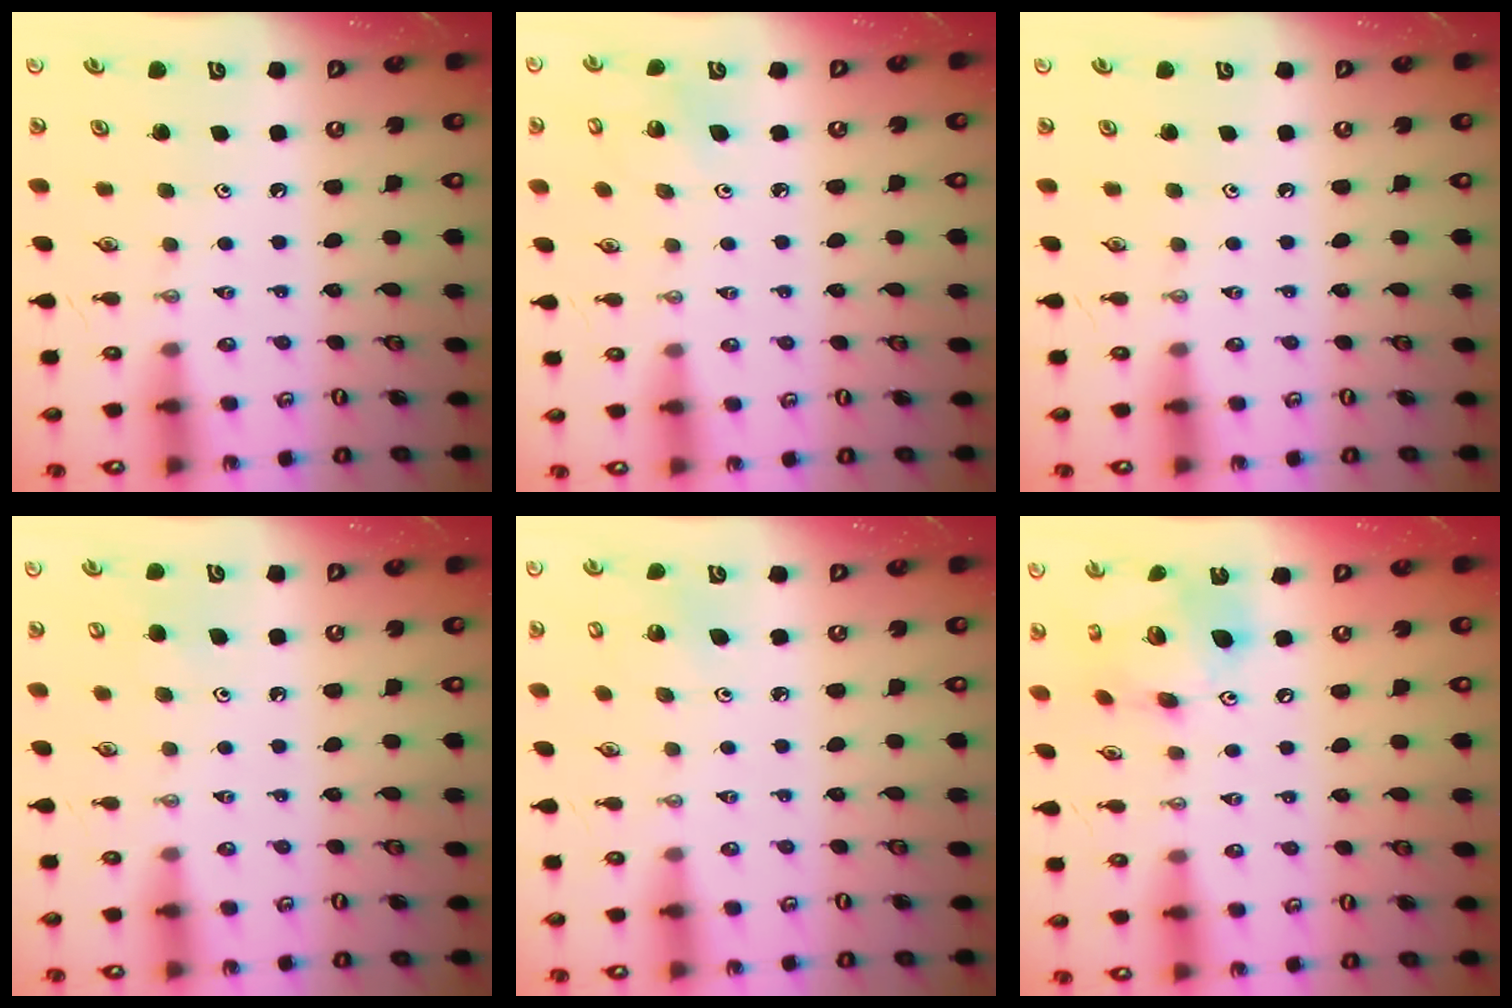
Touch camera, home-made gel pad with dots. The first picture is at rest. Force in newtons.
{"total": 3.7, "press": 3.5, "slide": 1.4}
{"total": 0.0}
{"total": 5.6, "press": 5.5, "slide": 0.7}
{"total": 3.0, "press": 2.6, "slide": 1.5}
{"total": 15.6, "press": 15.6, "slide": 1.5}